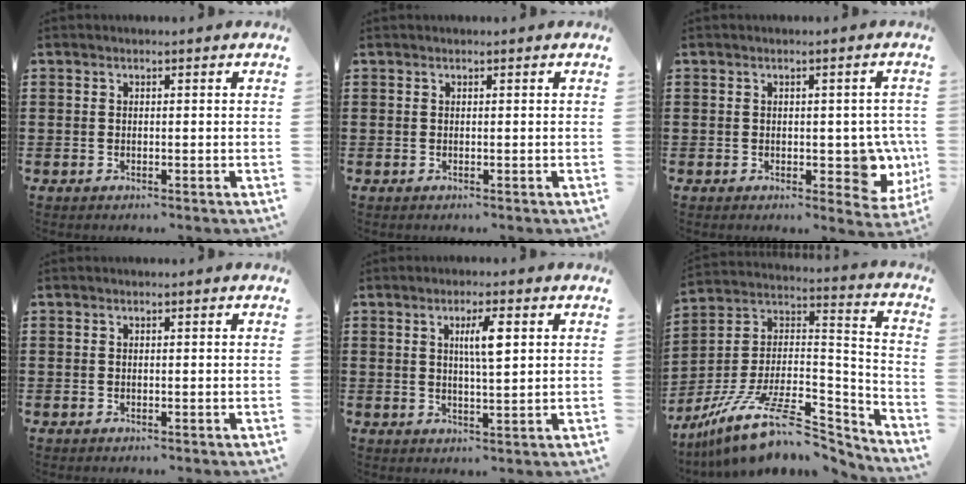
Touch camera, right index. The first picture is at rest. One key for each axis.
{"total": 0.0}
{"total": 5.5, "fx": -0.3, "fy": 3.2, "fz": 4.4, "tx": -0.053, "ty": 0.000, "tz": -0.005}
{"total": 0.0}
{"total": 4.7, "fx": 1.5, "fy": 0.8, "fz": 4.4, "tx": -0.081, "ty": 0.006, "tz": 0.019}
{"total": 14.1, "fx": -9.7, "fy": 5.1, "fz": 8.8, "tx": -0.162, "ty": 0.025, "tz": -0.171}